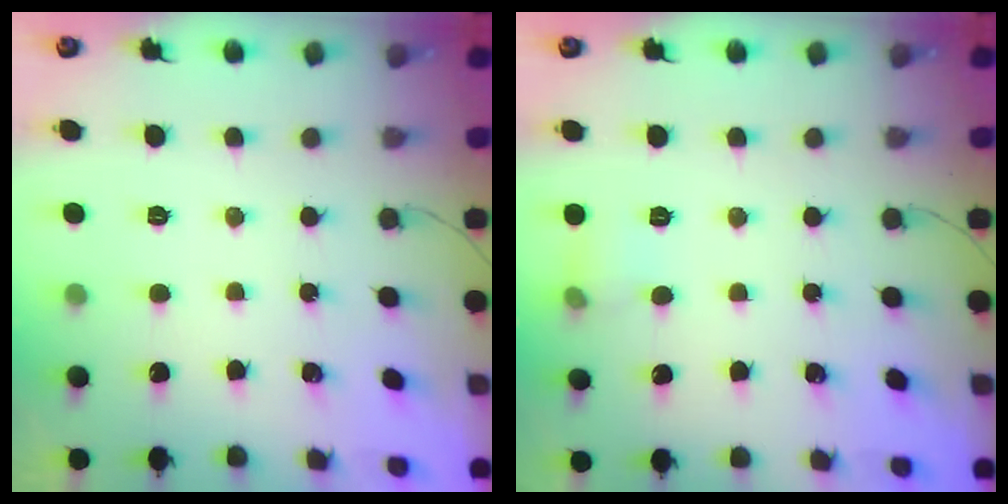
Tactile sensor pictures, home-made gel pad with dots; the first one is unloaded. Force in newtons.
{"total": 5.6, "press": 5.3, "slide": 1.9}